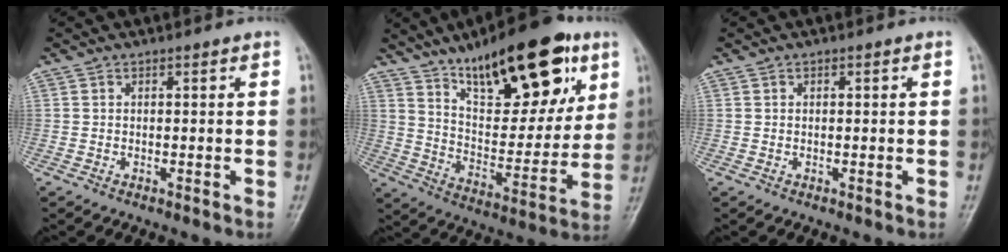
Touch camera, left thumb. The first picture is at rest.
{"total": 24.9, "force": [14.3, 9.8, 18.0], "torque": [-0.222, -0.050, 0.231]}
{"total": 0.0}